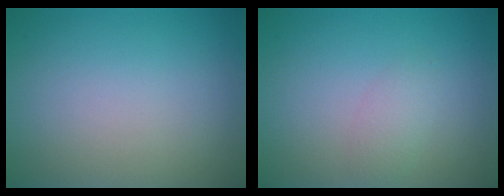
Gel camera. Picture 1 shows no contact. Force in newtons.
{"total": 1.5, "press": 1.5, "slide": 0.1}